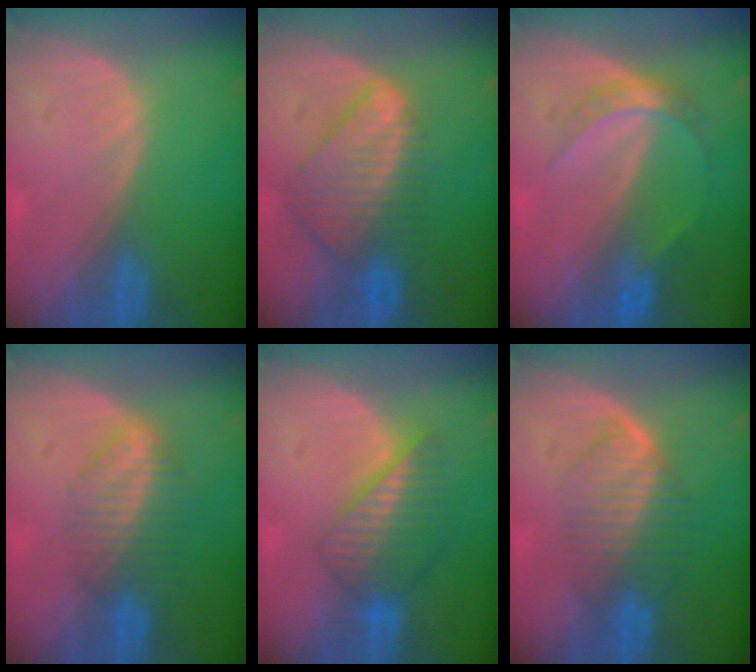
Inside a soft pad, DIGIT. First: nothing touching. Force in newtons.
{"total": 8.9, "press": 7.6, "slide": 4.5}
{"total": 4.8, "press": 4.3, "slide": 2.1}
{"total": 6.9, "press": 5.9, "slide": 3.6}
{"total": 6.6, "press": 6.0, "slide": 2.6}
{"total": 6.5, "press": 6.2, "slide": 1.8}